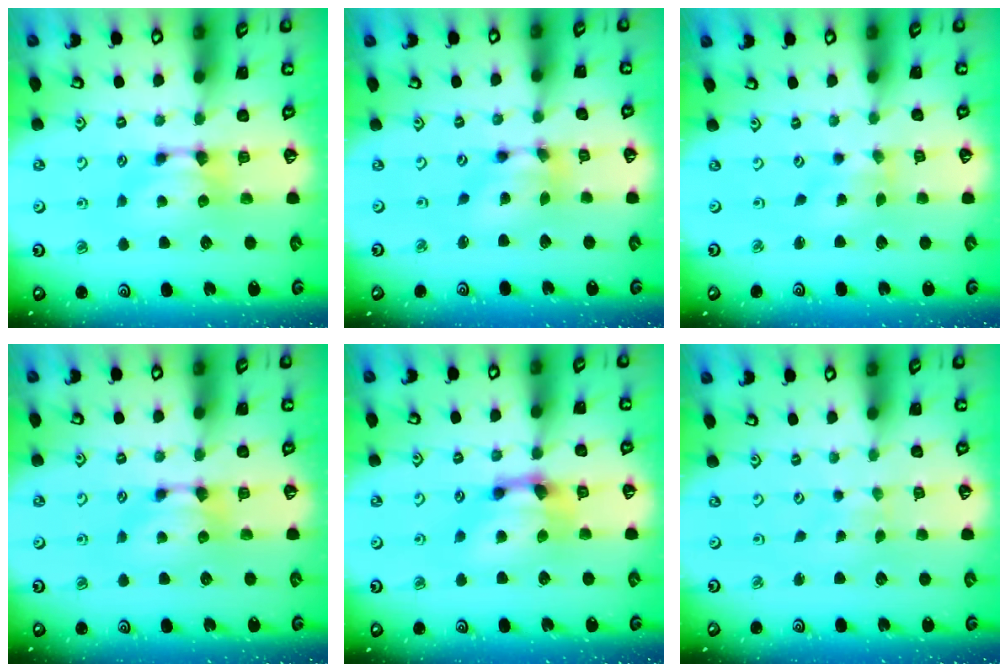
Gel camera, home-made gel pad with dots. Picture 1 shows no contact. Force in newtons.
{"total": 5.8, "press": 5.4, "slide": 2.1}
{"total": 2.6, "press": 2.4, "slide": 1.0}
{"total": 0.0}
{"total": 3.2, "press": 2.6, "slide": 1.8}
{"total": 4.4, "press": 4.4, "slide": 0.1}